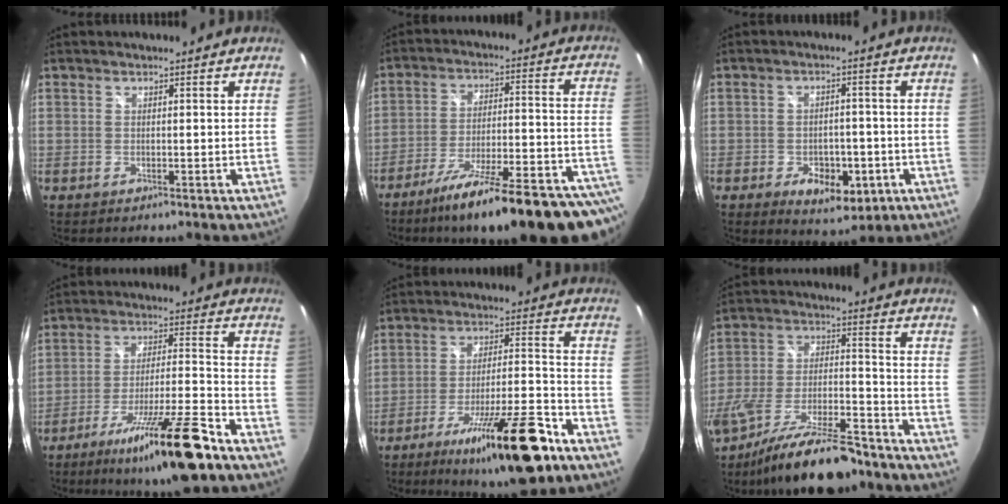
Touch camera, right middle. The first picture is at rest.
{"total": 27.9, "force": [-22.3, 3.2, 16.4], "torque": [-0.217, -0.050, -0.313]}
{"total": 9.2, "force": [-4.1, 5.5, 6.2], "torque": [-0.106, -0.005, -0.047]}
{"total": 16.8, "force": [-11.6, 1.4, 12.1], "torque": [-0.219, -0.023, -0.190]}
{"total": 19.3, "force": [-12.4, 3.6, 14.4], "torque": [-0.243, -0.025, -0.194]}
{"total": 18.7, "force": [-14.7, 4.5, 10.7], "torque": [-0.201, -0.028, -0.232]}